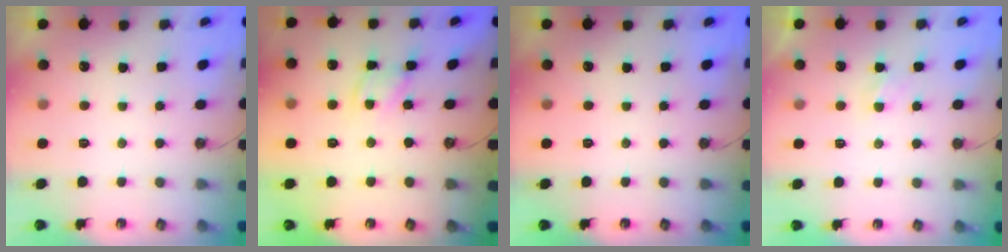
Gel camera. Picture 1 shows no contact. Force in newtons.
{"total": 6.6, "press": 6.6, "slide": 0.3}
{"total": 0.0}
{"total": 2.1, "press": 2.1, "slide": 0.4}